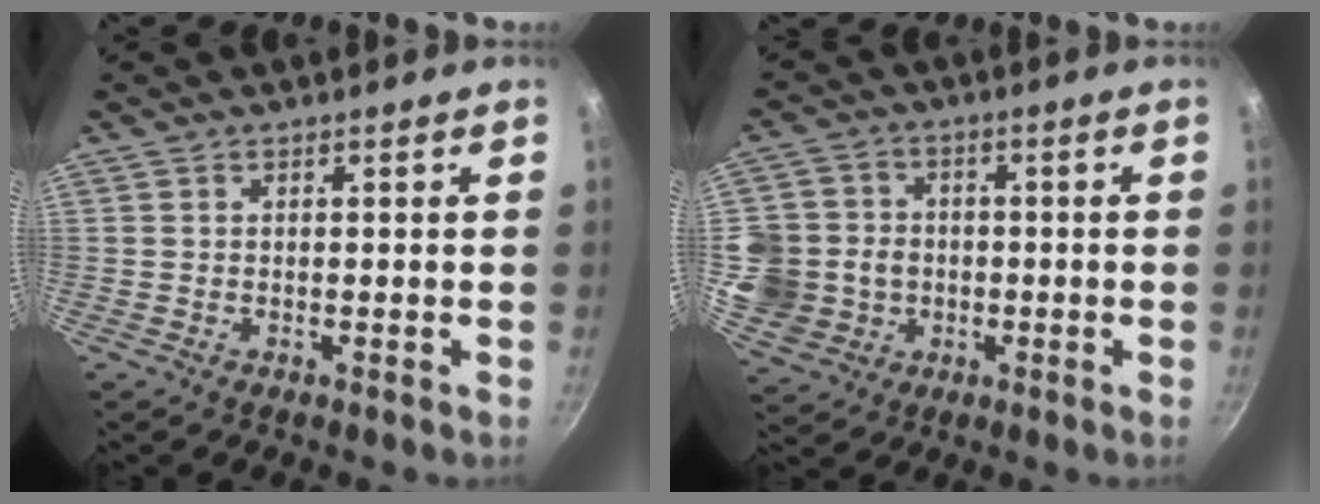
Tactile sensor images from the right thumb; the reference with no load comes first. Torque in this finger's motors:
{"motor_torque": [1.06, 1.27, 0.88, -0.35, 0.05]}